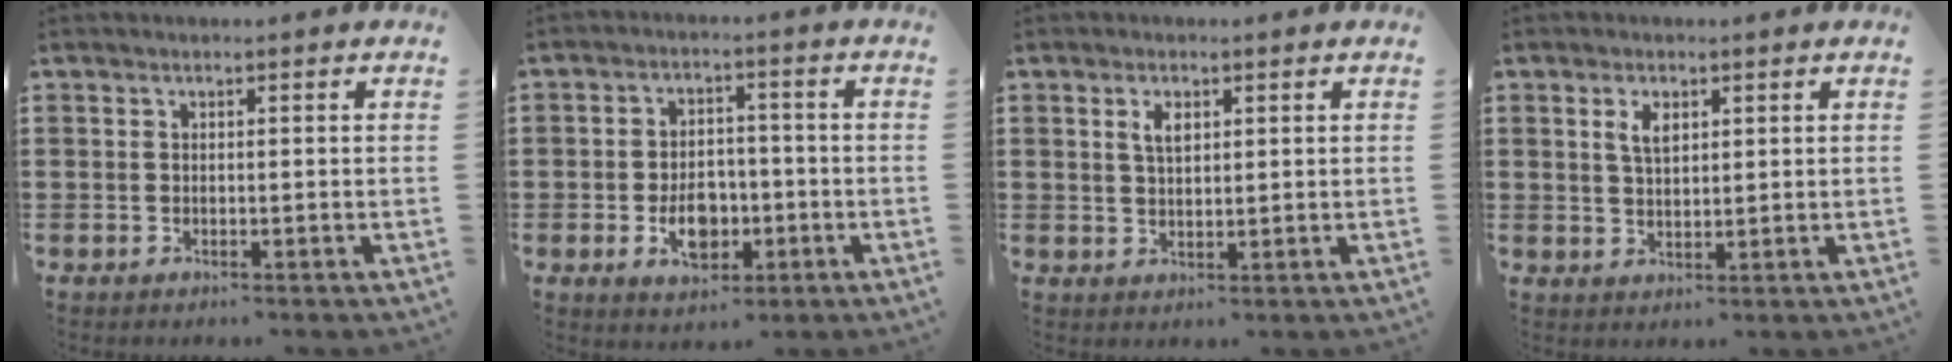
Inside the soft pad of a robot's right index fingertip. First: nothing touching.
{"total": 6.1, "force": [-1.7, 4.1, 4.2], "torque": [-0.057, -0.002, -0.036]}
{"total": 2.7, "force": [1.2, 1.3, 2.1], "torque": [-0.046, 0.005, 0.020]}
{"total": 3.1, "force": [1.5, 1.5, 2.3], "torque": [-0.050, 0.005, 0.026]}